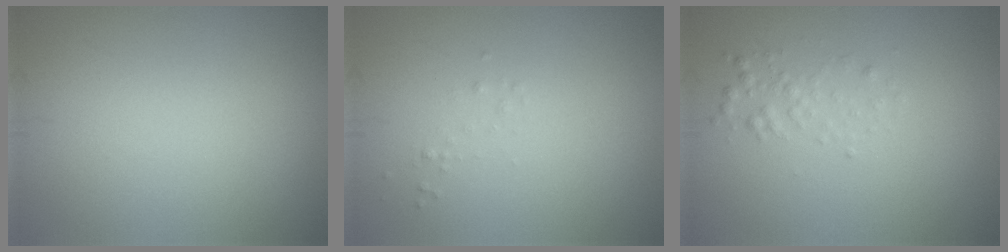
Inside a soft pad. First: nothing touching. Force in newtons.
{"total": 0.5, "press": 0.5, "slide": 0.0}
{"total": 1.3, "press": 1.3, "slide": 0.0}